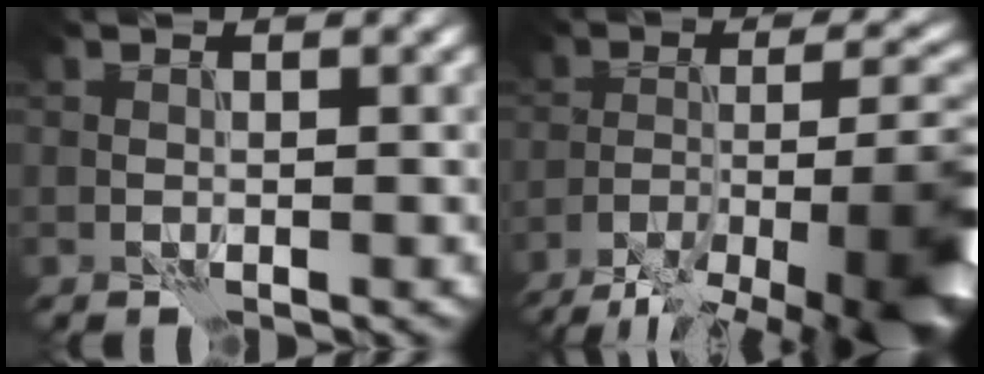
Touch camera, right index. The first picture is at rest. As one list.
[{"total": 13.6, "force": [-8.8, 4.0, 9.7], "torque": [-0.156, 0.001, -0.126]}]